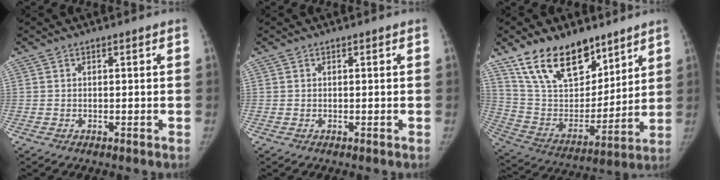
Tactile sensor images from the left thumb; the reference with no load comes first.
{"total": 0.0}
{"total": 20.2, "force": [13.7, 10.6, 10.3], "torque": [-0.133, -0.062, 0.255]}